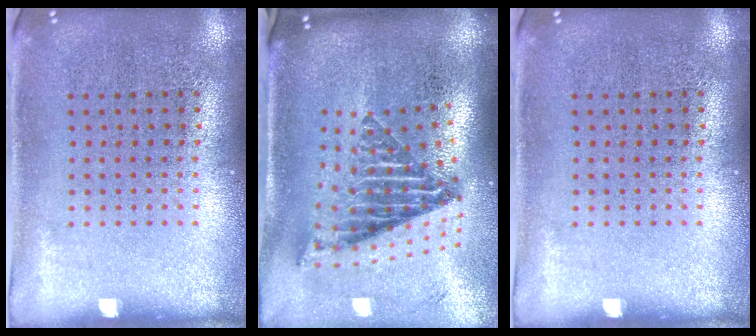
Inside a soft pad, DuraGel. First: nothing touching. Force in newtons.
{"total": 2.6, "press": 1.7, "slide": 2.0}
{"total": 0.0}